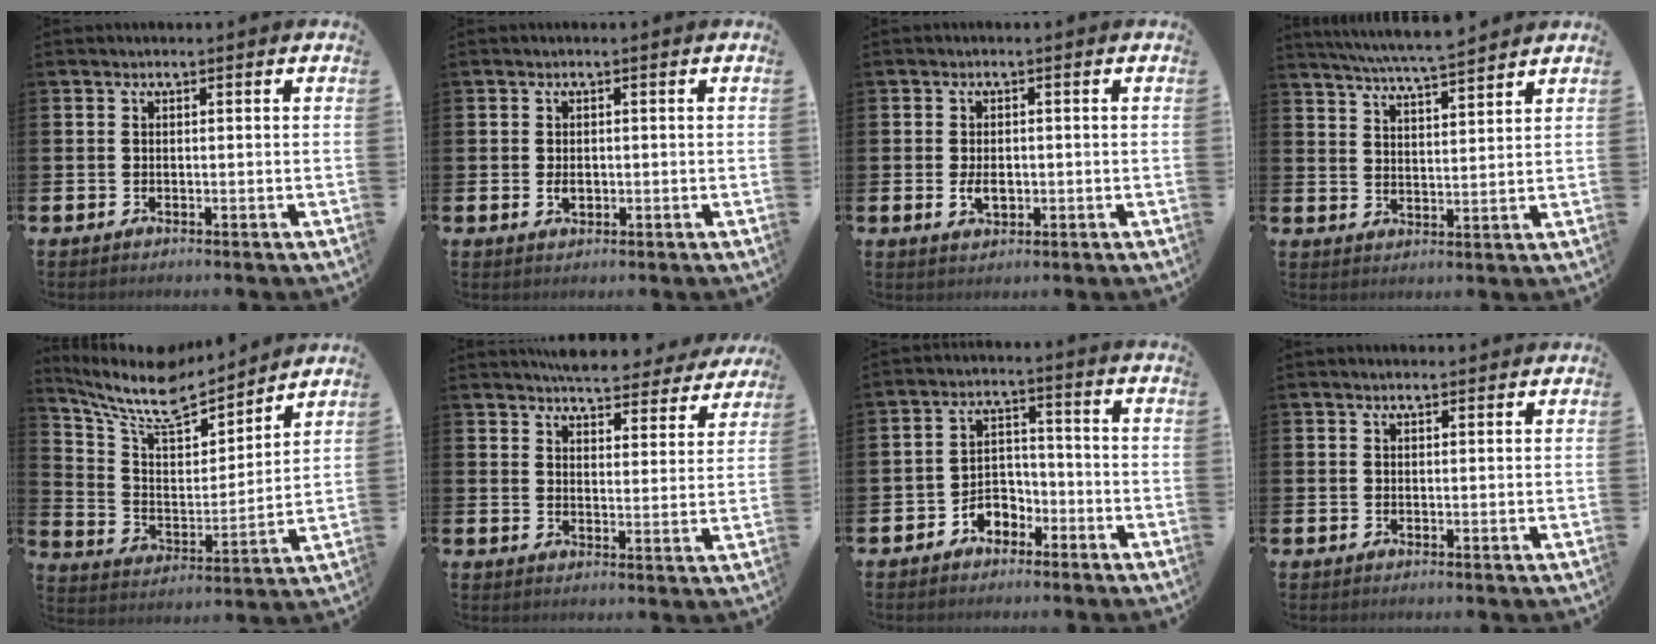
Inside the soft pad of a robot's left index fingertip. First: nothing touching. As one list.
[{"total": 1.5, "force": [0.0, 1.0, 1.1], "torque": [-0.013, 0.003, -0.004]}, {"total": 2.7, "force": [-0.1, 1.6, 2.1], "torque": [-0.032, 0.001, -0.005]}, {"total": 6.4, "force": [6.2, -0.1, 1.5], "torque": [-0.053, -0.033, 0.111]}, {"total": 9.8, "force": [8.7, 2.7, 3.7], "torque": [-0.112, -0.063, 0.149]}, {"total": 5.5, "force": [5.3, 0.9, 1.0], "torque": [-0.030, -0.034, 0.094]}, {"total": 3.7, "force": [-2.6, 2.5, 1.0], "torque": [-0.032, 0.009, -0.055]}, {"total": 1.2, "force": [1.0, 0.3, 0.4], "torque": [-0.007, 0.004, 0.018]}]